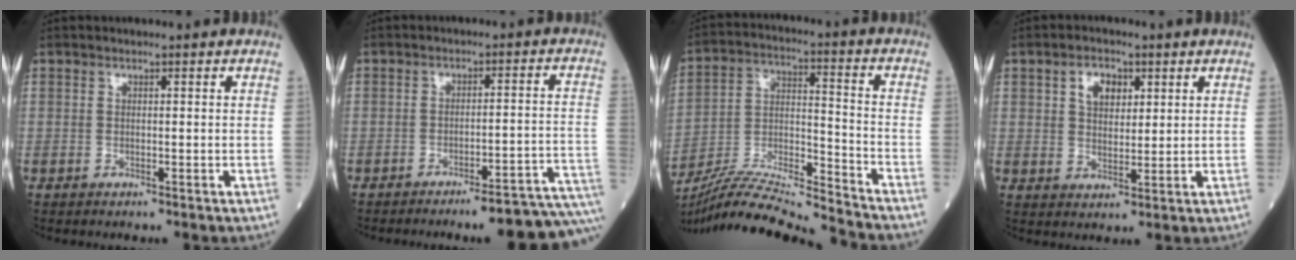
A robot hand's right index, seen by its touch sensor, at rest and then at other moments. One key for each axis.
{"total": 13.3, "fx": -11.8, "fy": -0.9, "fz": 6.2, "tx": -0.020, "ty": 0.020, "tz": -0.144}
{"total": 17.6, "fx": -16.7, "fy": -1.1, "fz": 5.4, "tx": -0.102, "ty": 0.001, "tz": -0.291}
{"total": 4.8, "fx": 2.0, "fy": 2.9, "fz": 3.3, "tx": -0.058, "ty": 0.008, "tz": 0.037}